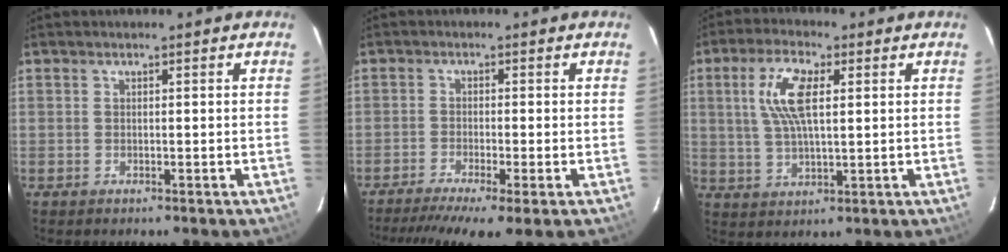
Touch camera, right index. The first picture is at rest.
{"total": 8.4, "force": [-6.0, 0.3, 5.8], "torque": [-0.121, -0.028, -0.100]}
{"total": 8.9, "force": [2.3, 3.2, 7.9], "torque": [-0.158, 0.010, 0.047]}